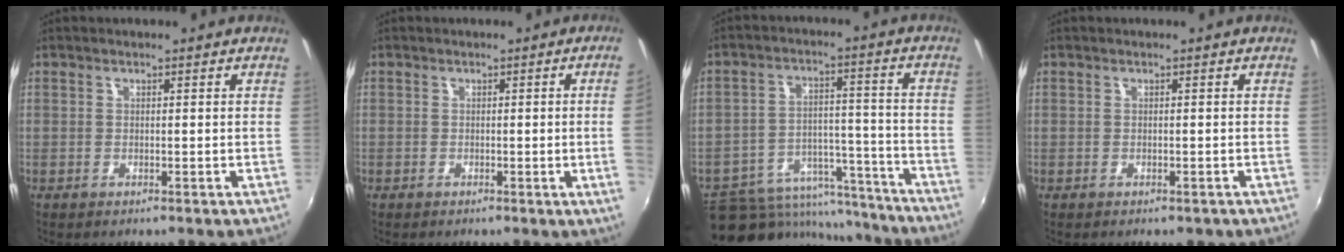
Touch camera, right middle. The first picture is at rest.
{"total": 3.9, "force": [0.2, -2.0, 3.3], "torque": [-0.052, -0.010, 0.008]}
{"total": 17.3, "force": [-14.5, 8.3, 4.6], "torque": [-0.091, 0.041, -0.188]}
{"total": 1.7, "force": [-1.1, 1.0, 0.7], "torque": [-0.015, -0.008, -0.013]}